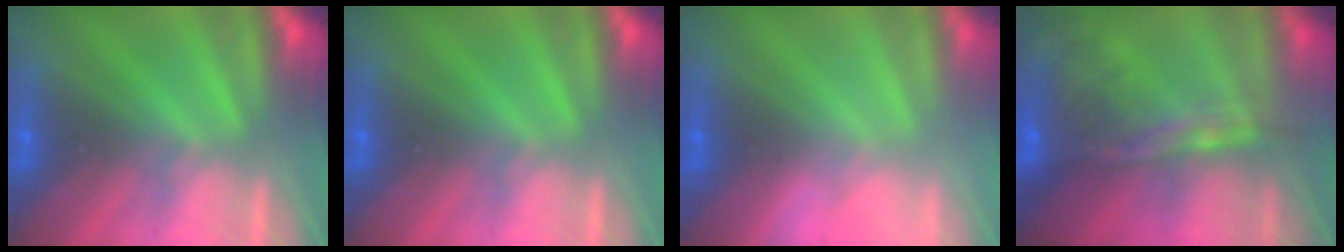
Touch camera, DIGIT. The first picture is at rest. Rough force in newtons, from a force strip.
{"total": 0.0}
{"total": 2.7}
{"total": 7.0}